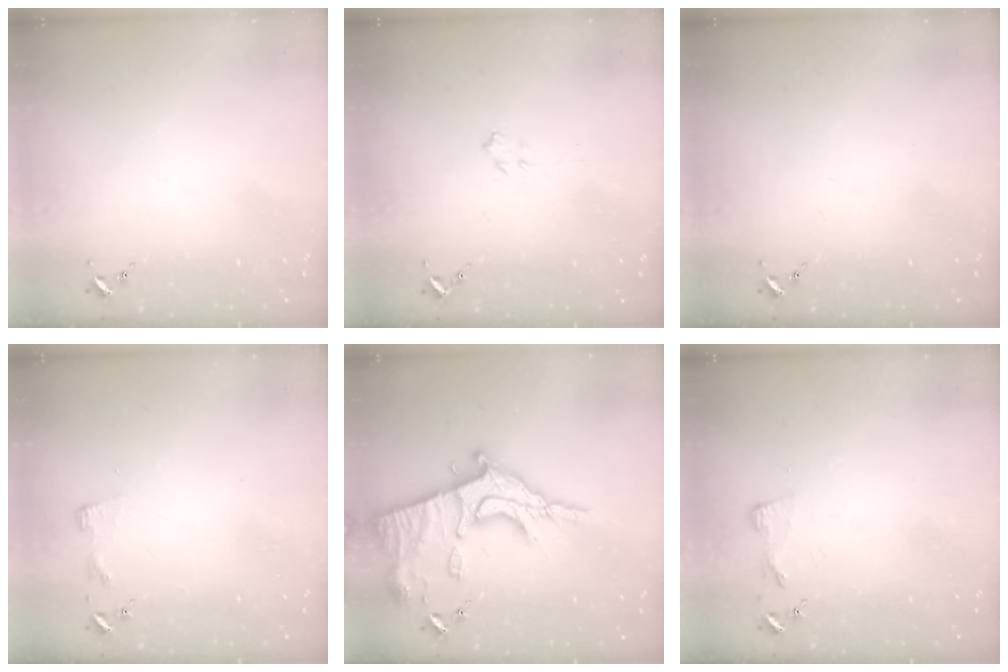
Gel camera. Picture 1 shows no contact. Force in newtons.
{"total": 3.9, "press": 3.9, "slide": 0.6}
{"total": 0.0}
{"total": 2.9, "press": 2.9, "slide": 0.3}
{"total": 19.8, "press": 19.8, "slide": 1.8}
{"total": 3.1, "press": 3.1, "slide": 0.4}